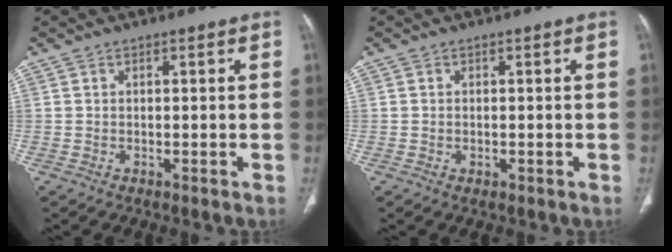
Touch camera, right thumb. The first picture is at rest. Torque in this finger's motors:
{"motor_torque": [-0.24, 0.20, -0.20, 0.22, -0.07]}